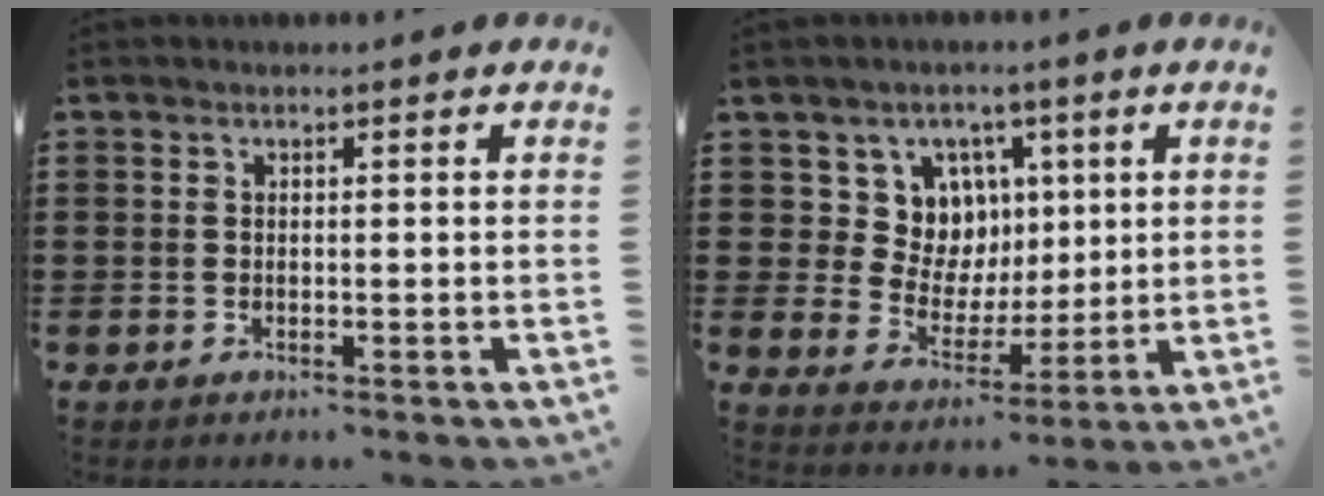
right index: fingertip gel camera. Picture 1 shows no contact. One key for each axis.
{"total": 8.3, "fx": 2.8, "fy": 7.6, "fz": 1.9, "tx": -0.067, "ty": -0.012, "tz": 0.054}